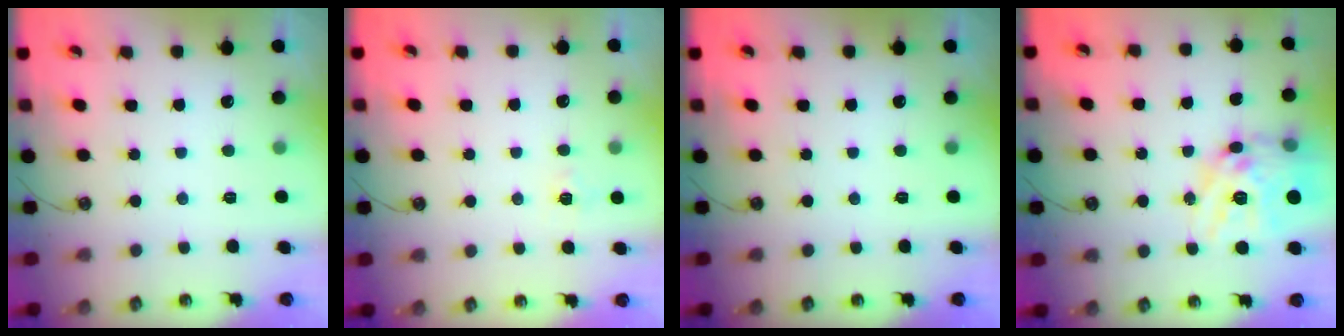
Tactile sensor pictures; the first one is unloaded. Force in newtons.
{"total": 4.3, "press": 4.2, "slide": 0.7}
{"total": 0.0}
{"total": 19.1, "press": 19.0, "slide": 1.8}